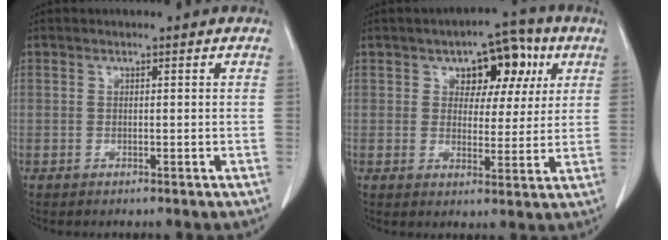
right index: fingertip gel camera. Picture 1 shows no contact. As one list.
[{"total": 8.6, "force": [3.6, 5.0, 6.0], "torque": [-0.066, 0.025, 0.049]}]